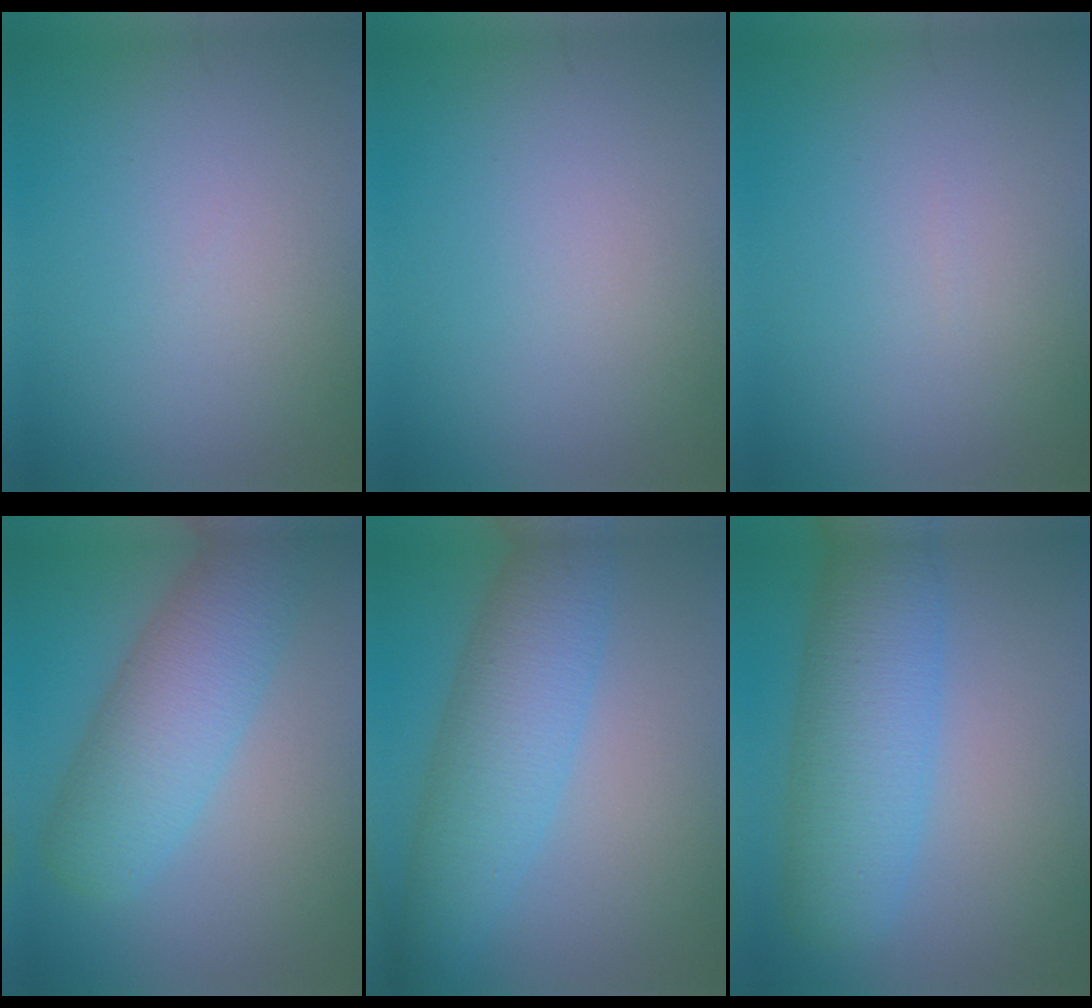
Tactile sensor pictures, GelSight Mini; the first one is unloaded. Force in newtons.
{"total": 0.0}
{"total": 0.0}
{"total": 7.5, "press": 7.5, "slide": 0.3}
{"total": 7.3, "press": 7.3, "slide": 0.2}
{"total": 8.1, "press": 8.1, "slide": 0.4}